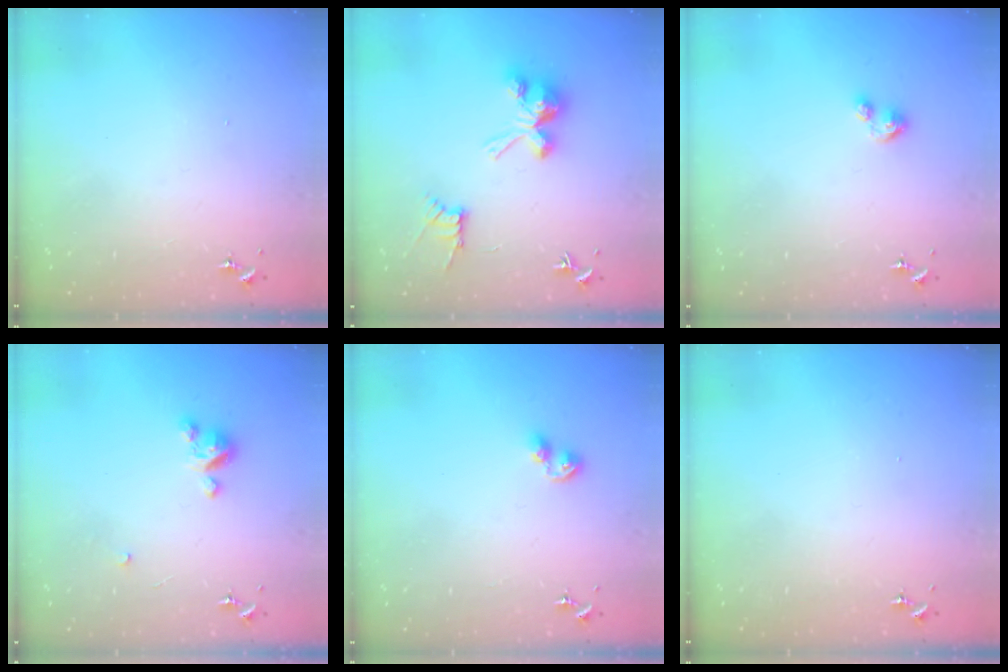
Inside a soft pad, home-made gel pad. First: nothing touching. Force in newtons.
{"total": 10.5, "press": 10.5, "slide": 0.5}
{"total": 3.8, "press": 3.8, "slide": 0.4}
{"total": 5.8, "press": 5.7, "slide": 0.4}
{"total": 4.5, "press": 4.4, "slide": 0.7}
{"total": 0.0}